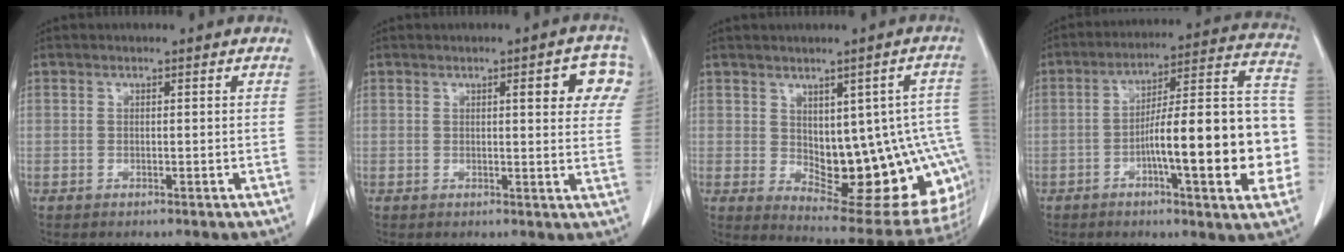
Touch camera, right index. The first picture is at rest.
{"total": 6.9, "force": [2.7, 1.5, 6.2], "torque": [-0.064, 0.007, 0.026]}
{"total": 18.8, "force": [-1.6, 7.2, 17.4], "torque": [-0.155, 0.013, 0.008]}
{"total": 20.2, "force": [-4.4, 3.2, 19.5], "torque": [-0.229, 0.035, -0.060]}